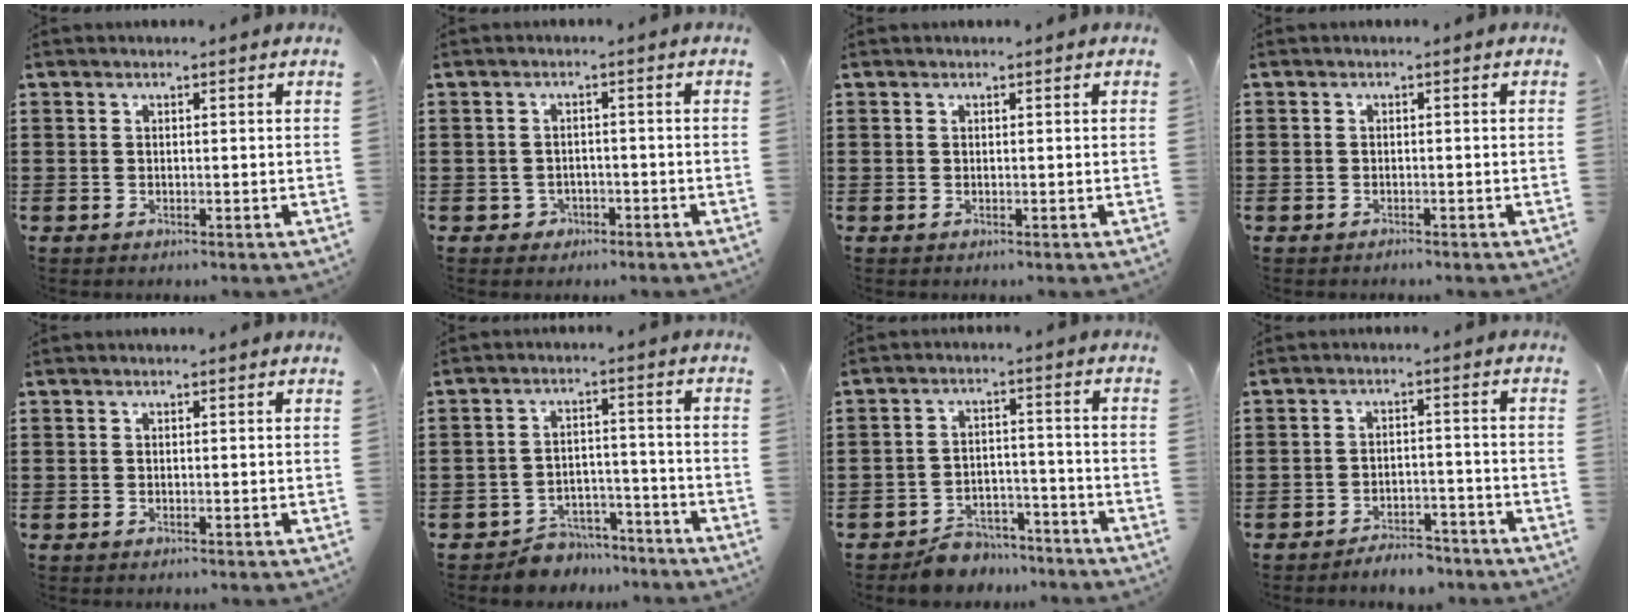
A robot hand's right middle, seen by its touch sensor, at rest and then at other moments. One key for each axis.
{"total": 1.7, "fx": -1.3, "fy": 1.1, "fz": 0.2, "tx": -0.012, "ty": 0.000, "tz": -0.030}
{"total": 0.0}
{"total": 0.9, "fx": -0.8, "fy": 0.4, "fz": -0.1, "tx": 0.001, "ty": 0.004, "tz": -0.019}
{"total": 0.0}
{"total": 5.3, "fx": -5.2, "fy": 1.2, "fz": 0.1, "tx": -0.003, "ty": 0.014, "tz": -0.105}
{"total": 5.2, "fx": -5.0, "fy": 1.3, "fz": 0.2, "tx": -0.004, "ty": 0.017, "tz": -0.101}
{"total": 3.7, "fx": -3.7, "fy": 0.5, "fz": 0.3, "tx": -0.009, "ty": 0.006, "tz": -0.077}